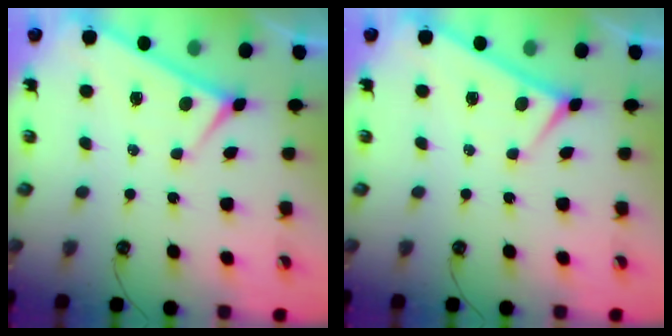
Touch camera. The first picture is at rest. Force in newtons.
{"total": 0.0}